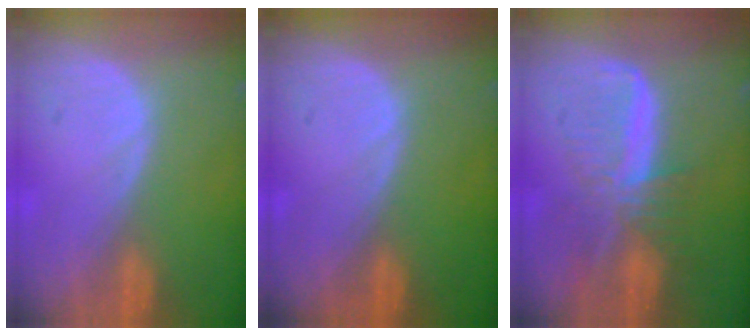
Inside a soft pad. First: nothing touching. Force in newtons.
{"total": 0.0}
{"total": 7.9, "press": 6.9, "slide": 3.9}